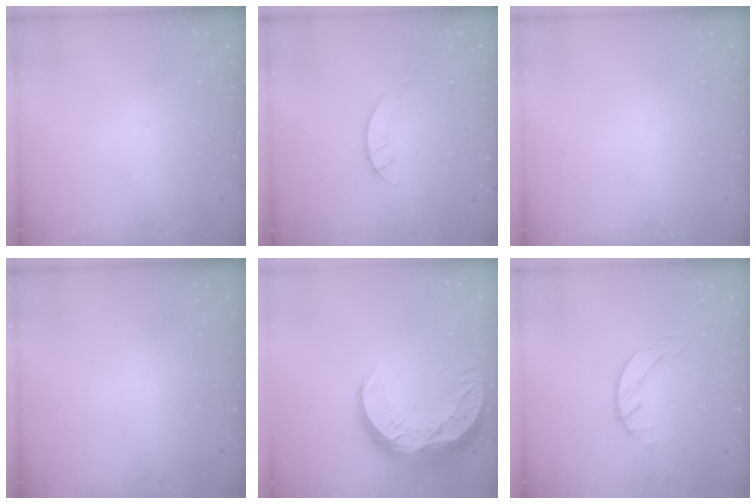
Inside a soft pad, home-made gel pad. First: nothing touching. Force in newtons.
{"total": 2.8, "press": 2.8, "slide": 0.2}
{"total": 0.0}
{"total": 0.0}
{"total": 16.0, "press": 16.0, "slide": 1.3}
{"total": 2.0, "press": 2.0, "slide": 0.3}